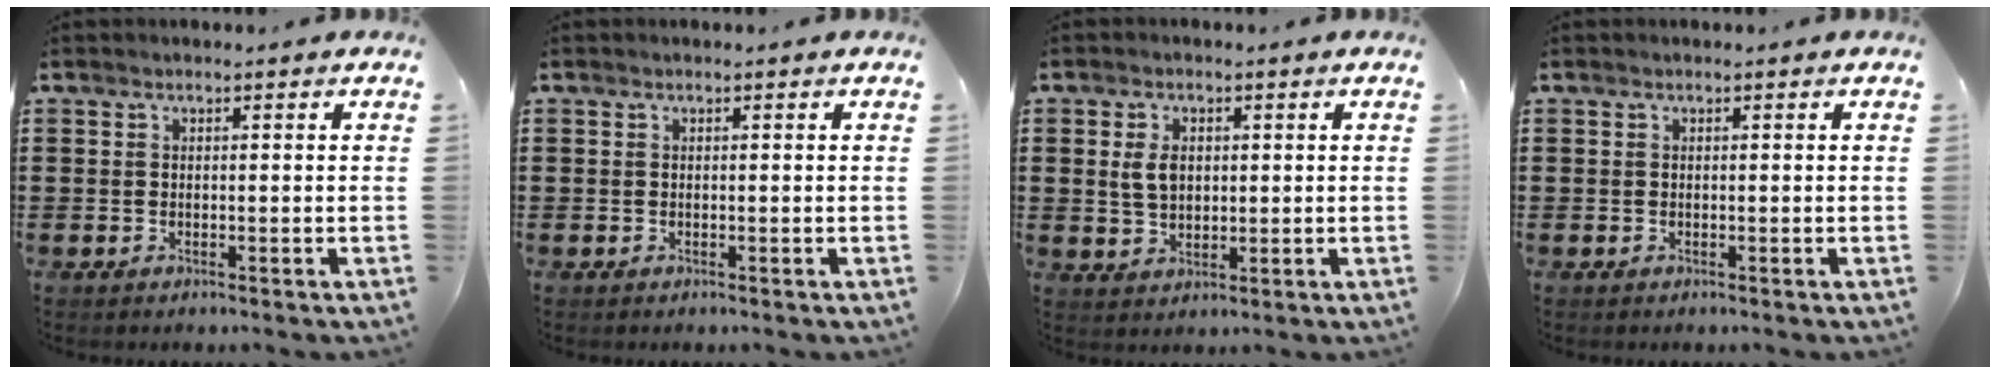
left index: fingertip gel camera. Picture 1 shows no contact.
{"total": 0.0}
{"total": 3.8, "force": [0.8, 2.5, 2.8], "torque": [-0.068, 0.006, 0.011]}
{"total": 0.0}